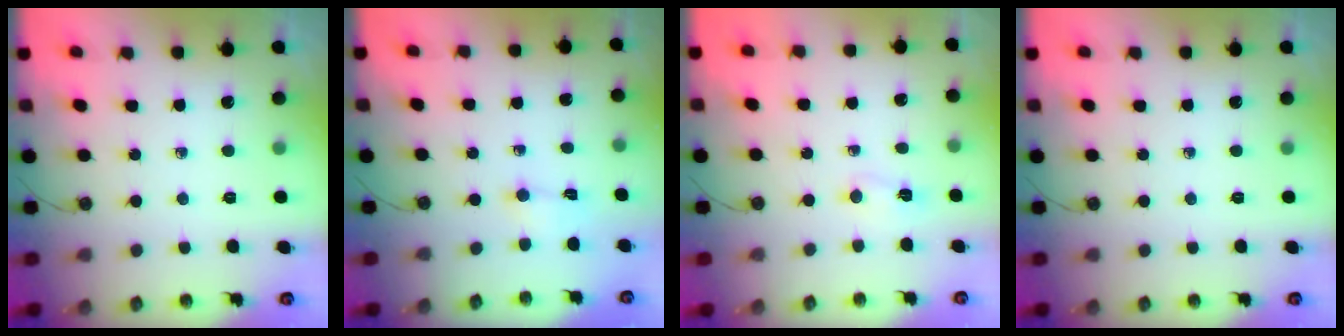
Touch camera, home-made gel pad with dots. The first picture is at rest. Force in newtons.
{"total": 1.5, "press": 1.3, "slide": 0.8}
{"total": 3.5, "press": 3.1, "slide": 1.4}
{"total": 0.0}